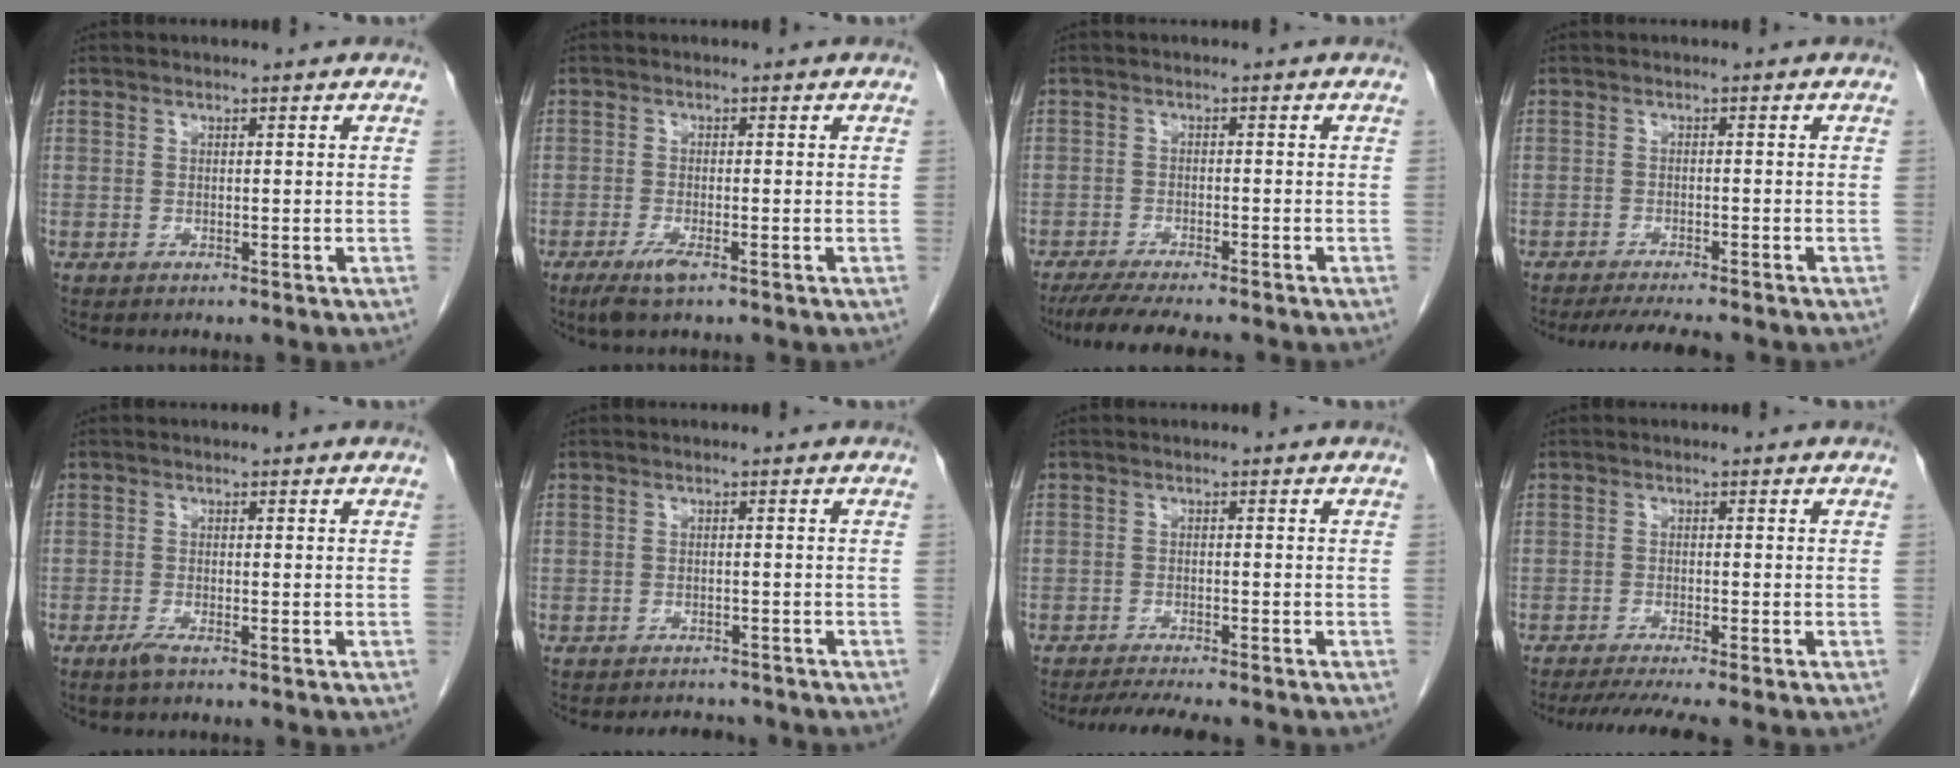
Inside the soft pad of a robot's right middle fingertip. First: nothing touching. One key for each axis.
{"total": 3.1, "fx": -2.0, "fy": 0.5, "fz": 2.4, "tx": -0.054, "ty": -0.007, "tz": -0.036}
{"total": 9.5, "fx": -8.2, "fy": 1.3, "fz": 4.7, "tx": -0.069, "ty": -0.018, "tz": -0.125}
{"total": 6.8, "fx": -5.9, "fy": 0.7, "fz": 3.2, "tx": -0.046, "ty": -0.016, "tz": -0.090}
{"total": 1.6, "fx": -1.2, "fy": 0.1, "fz": 1.0, "tx": -0.027, "ty": -0.003, "tz": -0.023}
{"total": 4.1, "fx": -3.8, "fy": 1.3, "fz": 0.6, "tx": -0.010, "ty": -0.005, "tz": -0.051}
{"total": 6.5, "fx": -5.7, "fy": 0.5, "fz": 3.1, "tx": -0.046, "ty": -0.014, "tz": -0.088}
{"total": 6.1, "fx": -5.1, "fy": -0.7, "fz": 3.2, "tx": -0.047, "ty": -0.016, "tz": -0.082}